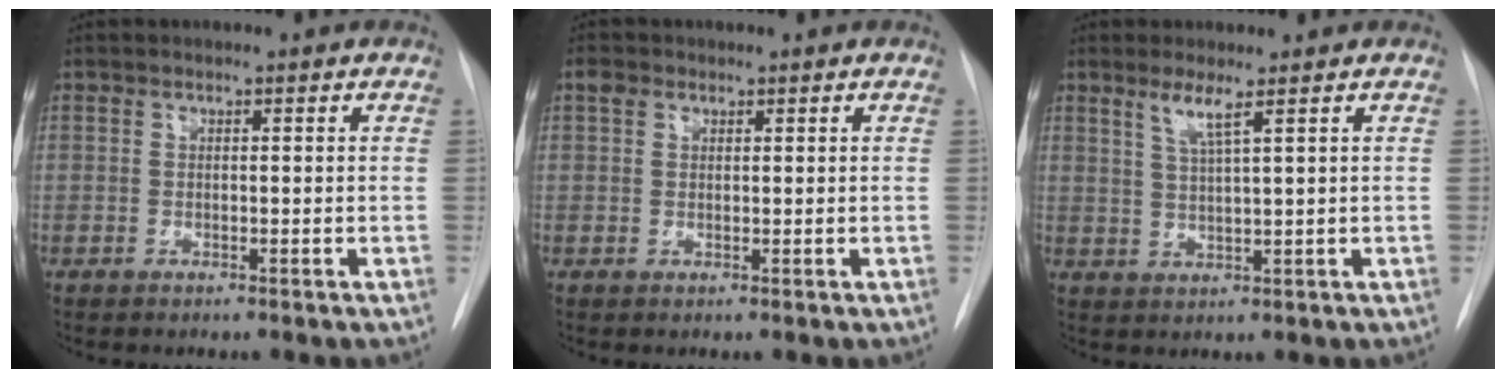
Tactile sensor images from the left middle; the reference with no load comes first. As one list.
[{"total": 1.5, "force": [0.9, 1.1, 0.5], "torque": [-0.010, 0.010, 0.014]}, {"total": 3.3, "force": [2.0, -0.5, 2.6], "torque": [-0.057, -0.008, 0.041]}]